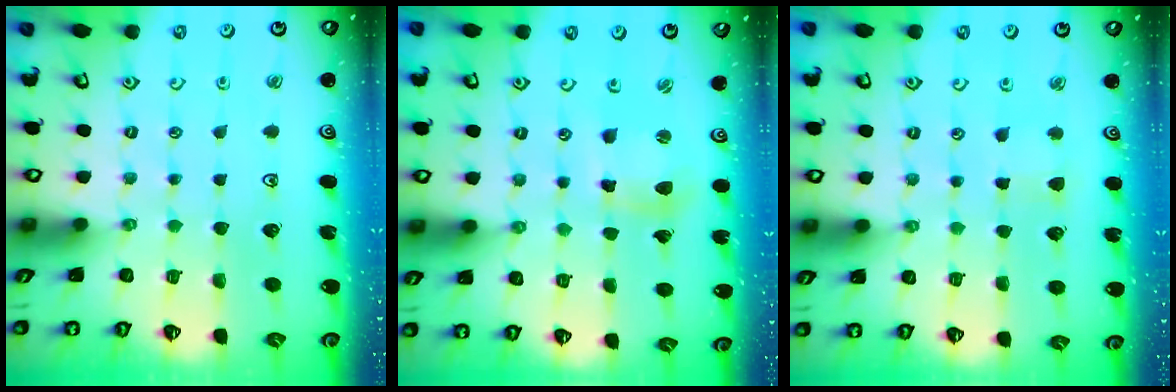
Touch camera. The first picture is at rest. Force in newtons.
{"total": 6.8, "press": 6.7, "slide": 1.1}
{"total": 2.6, "press": 2.5, "slide": 0.6}